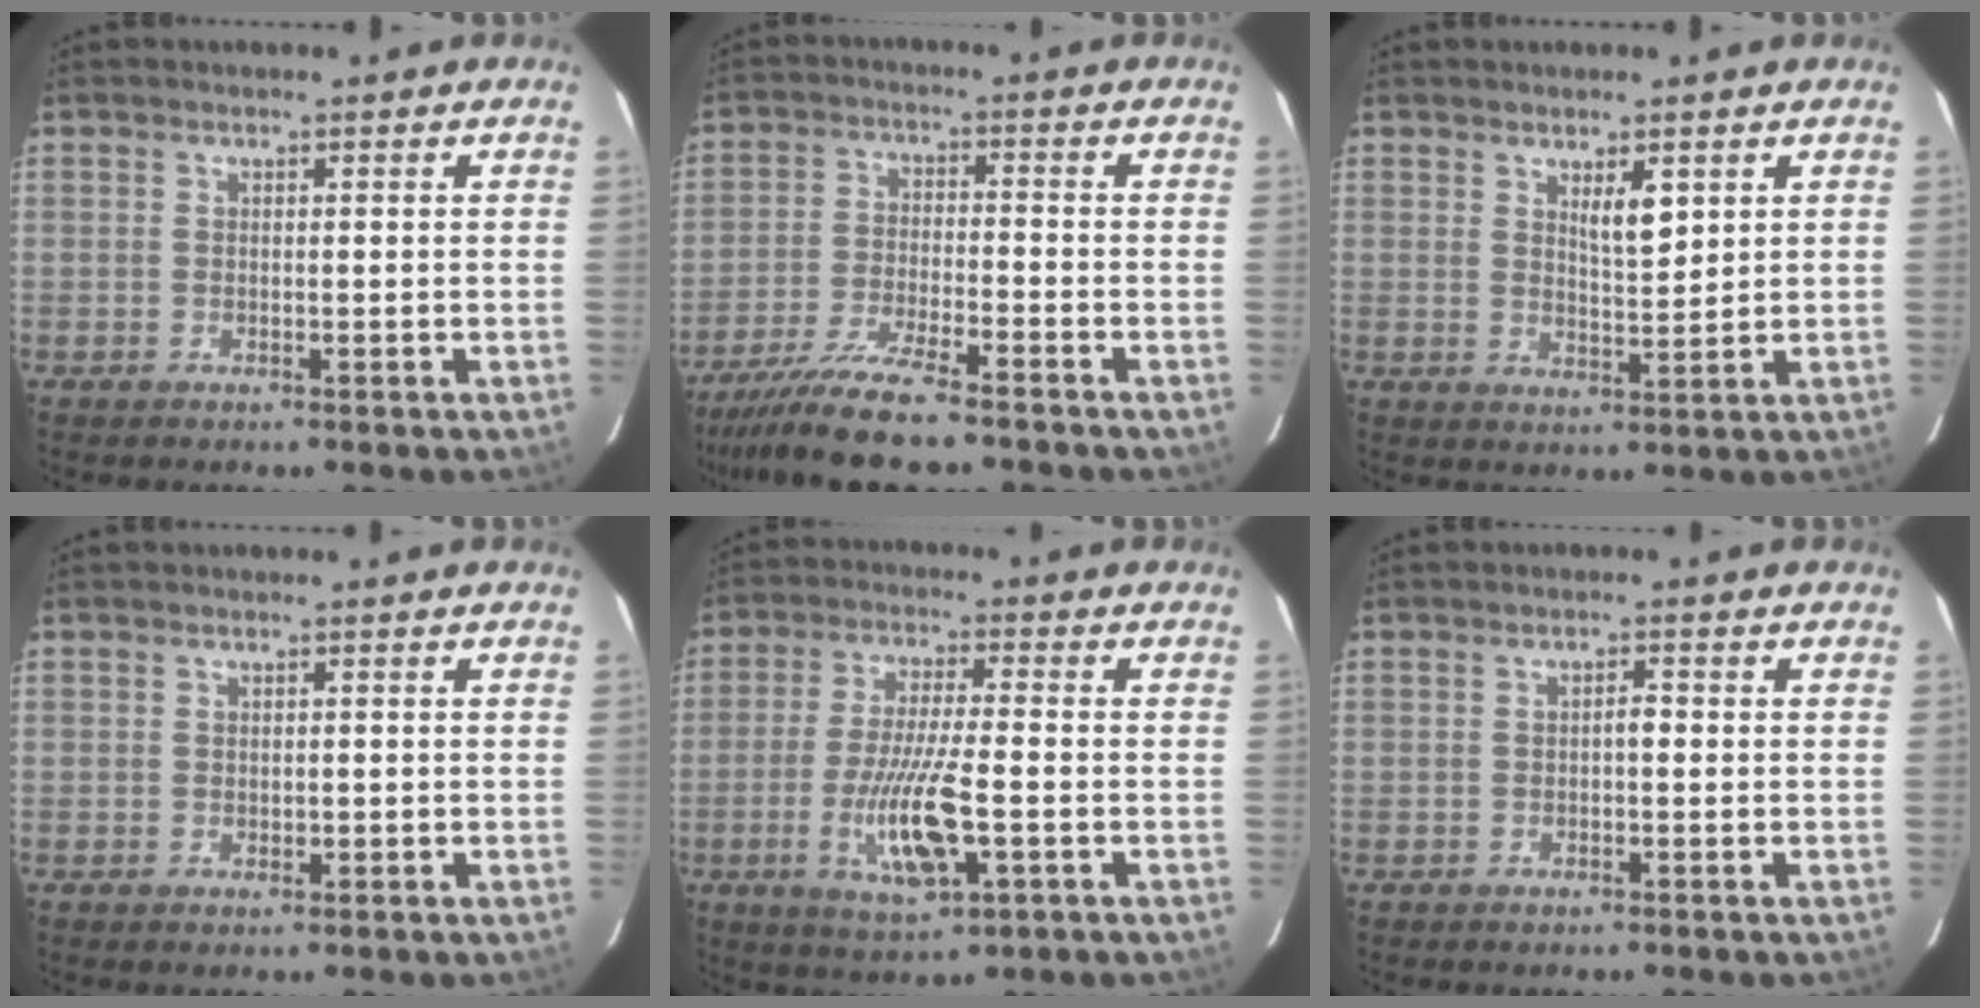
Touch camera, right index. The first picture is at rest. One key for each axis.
{"total": 9.6, "fx": -8.1, "fy": 0.1, "fz": 5.2, "tx": -0.090, "ty": -0.029, "tz": -0.141}
{"total": 3.9, "fx": 1.9, "fy": 0.9, "fz": 3.3, "tx": -0.058, "ty": -0.004, "tz": 0.036}
{"total": 1.0, "fx": -0.2, "fy": 0.6, "fz": 0.7, "tx": -0.011, "ty": 0.000, "tz": -0.002}
{"total": 11.0, "fx": -3.2, "fy": 1.7, "fz": 10.3, "tx": -0.201, "ty": -0.013, "tz": -0.055}
{"total": 1.3, "fx": -0.2, "fy": 0.4, "fz": 1.2, "tx": -0.017, "ty": 0.004, "tz": -0.005}